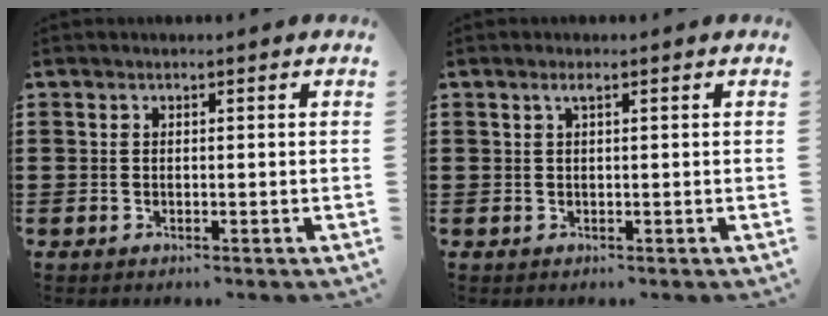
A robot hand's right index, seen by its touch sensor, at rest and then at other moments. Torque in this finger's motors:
{"motor_torque": [0.14, -0.07, 0.02, 0.02]}